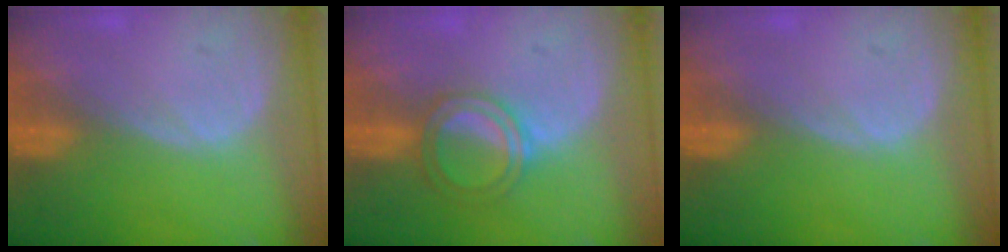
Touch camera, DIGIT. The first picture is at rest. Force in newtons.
{"total": 5.0, "press": 4.7, "slide": 1.7}
{"total": 0.0}